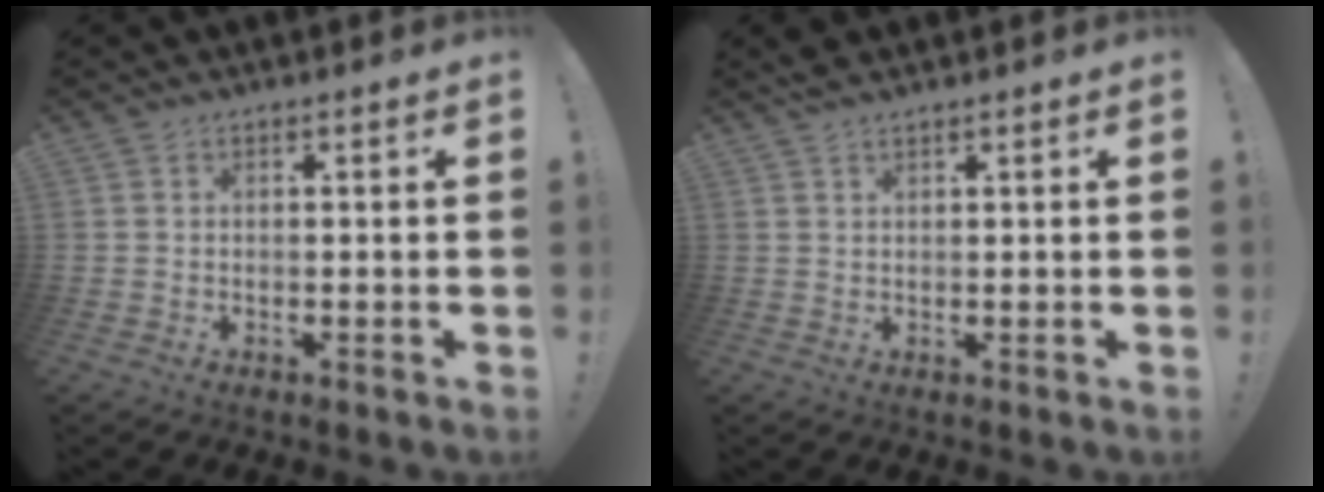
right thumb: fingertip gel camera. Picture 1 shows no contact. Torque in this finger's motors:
{"motor_torque": [-0.21, 1.22, 0.54, 0.39, 0.01]}